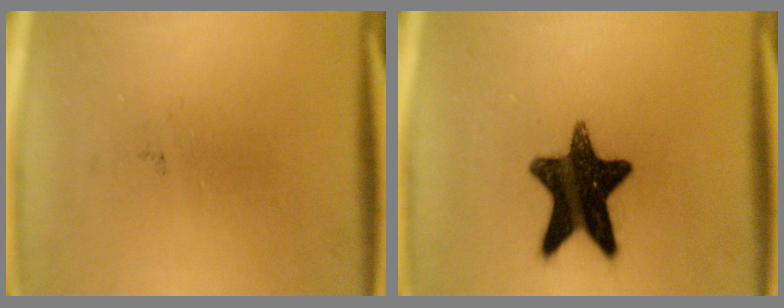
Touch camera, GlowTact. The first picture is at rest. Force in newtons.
{"total": 15.1}